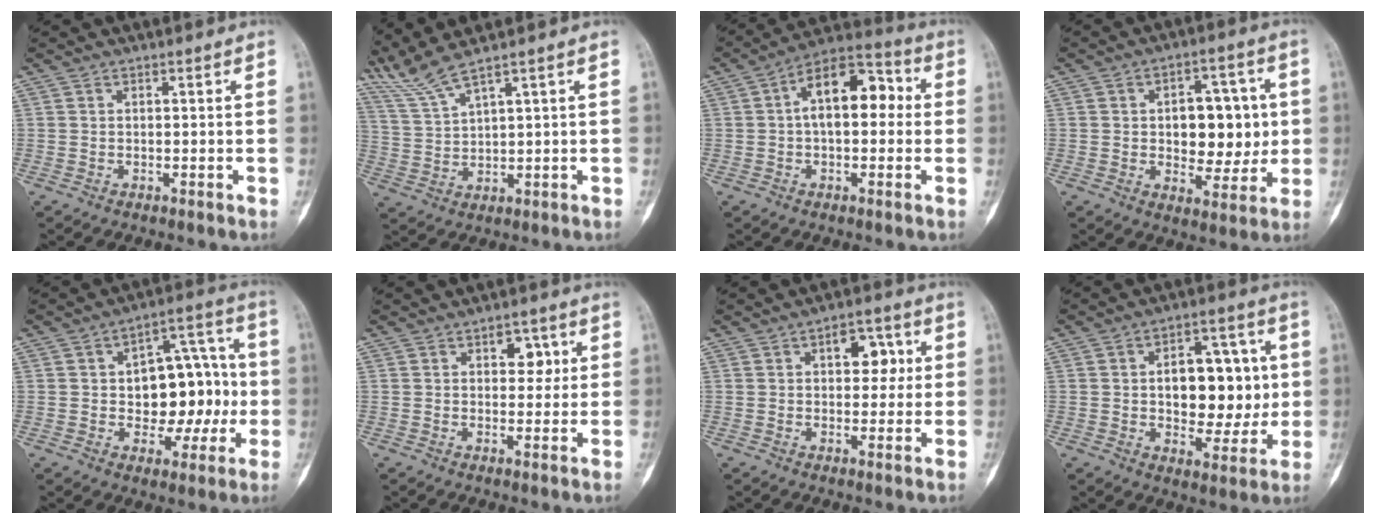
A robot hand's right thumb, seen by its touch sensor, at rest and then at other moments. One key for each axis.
{"total": 6.2, "fx": 5.4, "fy": -0.6, "fz": 3.0, "tx": -0.078, "ty": -0.022, "tz": 0.131}
{"total": 13.2, "fx": 1.4, "fy": 7.3, "fz": 10.9, "tx": -0.145, "ty": 0.041, "tz": 0.009}
{"total": 13.8, "fx": 0.8, "fy": 8.6, "fz": 10.7, "tx": -0.093, "ty": 0.014, "tz": 0.017}
{"total": 16.5, "fx": -0.7, "fy": 10.2, "fz": 12.9, "tx": -0.126, "ty": 0.044, "tz": -0.002}
{"total": 5.5, "fx": 1.7, "fy": 3.5, "fz": 3.8, "tx": -0.014, "ty": -0.002, "tz": 0.019}
{"total": 7.8, "fx": 1.8, "fy": 4.8, "fz": 5.8, "tx": -0.039, "ty": 0.010, "tz": 0.022}
{"total": 16.3, "fx": 0.8, "fy": 10.0, "fz": 12.8, "tx": -0.128, "ty": 0.020, "tz": 0.017}